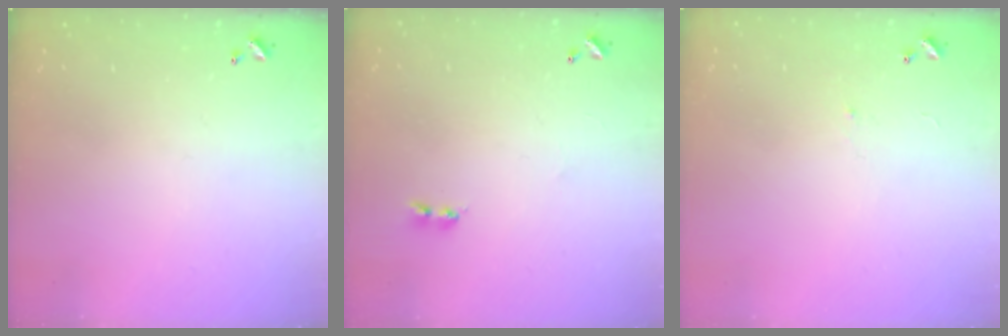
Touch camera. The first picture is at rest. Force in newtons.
{"total": 2.2, "press": 2.1, "slide": 0.6}
{"total": 0.6, "press": 0.0, "slide": 0.6}